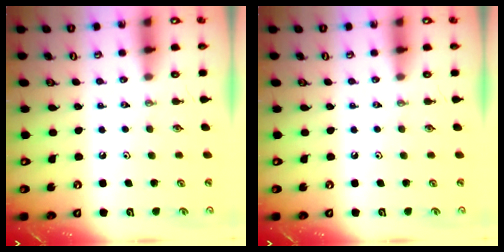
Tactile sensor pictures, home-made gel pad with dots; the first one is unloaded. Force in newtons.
{"total": 0.0}